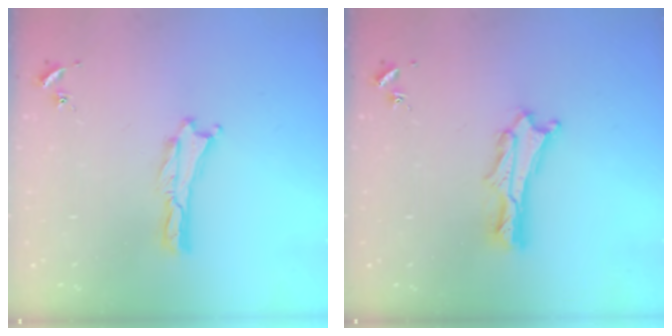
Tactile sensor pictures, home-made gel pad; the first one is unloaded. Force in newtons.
{"total": 2.0, "press": 2.0, "slide": 0.2}